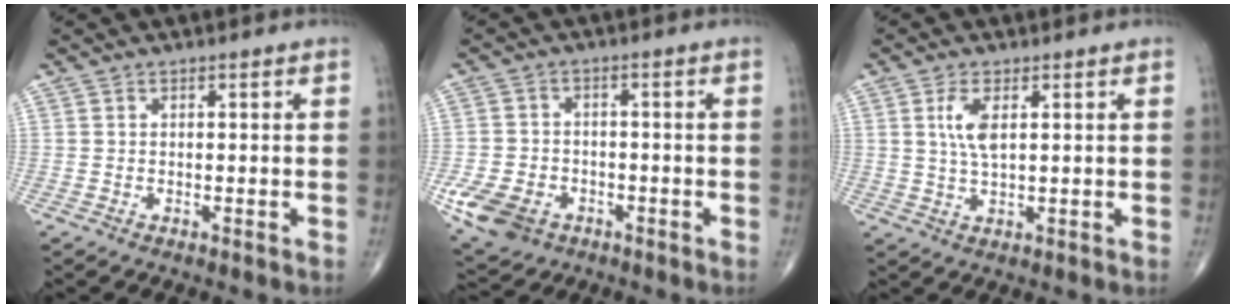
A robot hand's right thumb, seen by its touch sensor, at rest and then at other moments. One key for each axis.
{"total": 9.7, "fx": -4.2, "fy": 7.2, "fz": 5.0, "tx": -0.096, "ty": 0.016, "tz": -0.066}
{"total": 4.6, "fx": 1.3, "fy": 1.8, "fz": 4.1, "tx": -0.086, "ty": -0.005, "tz": 0.026}